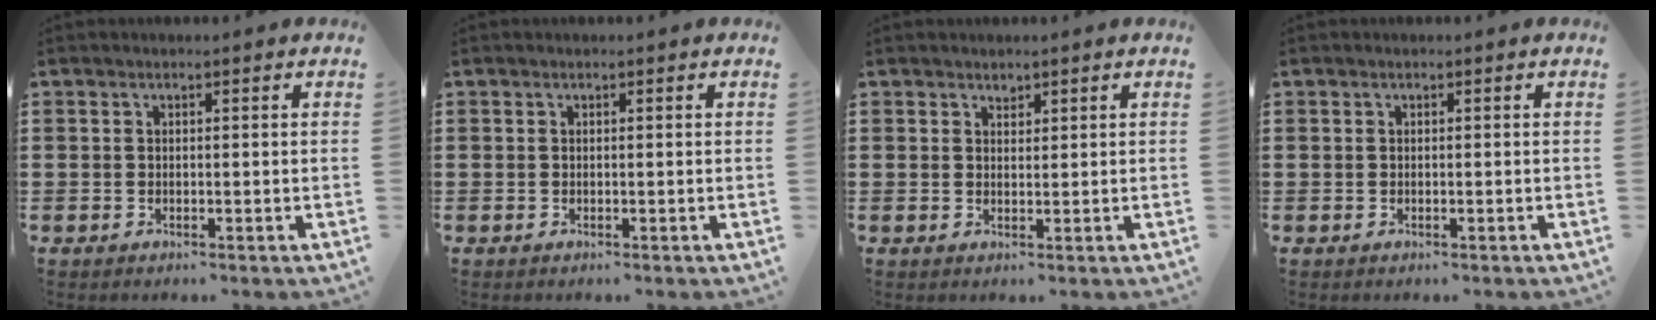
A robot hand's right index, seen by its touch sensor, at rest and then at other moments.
{"total": 0.0}
{"total": 1.1, "force": [1.0, 0.5, 0.1], "torque": [-0.004, 0.000, 0.020]}
{"total": 0.0}